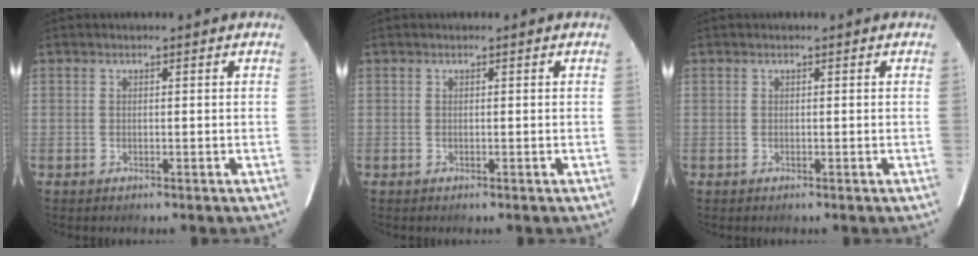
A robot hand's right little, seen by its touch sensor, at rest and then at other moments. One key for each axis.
{"total": 0.0}
{"total": 0.0}